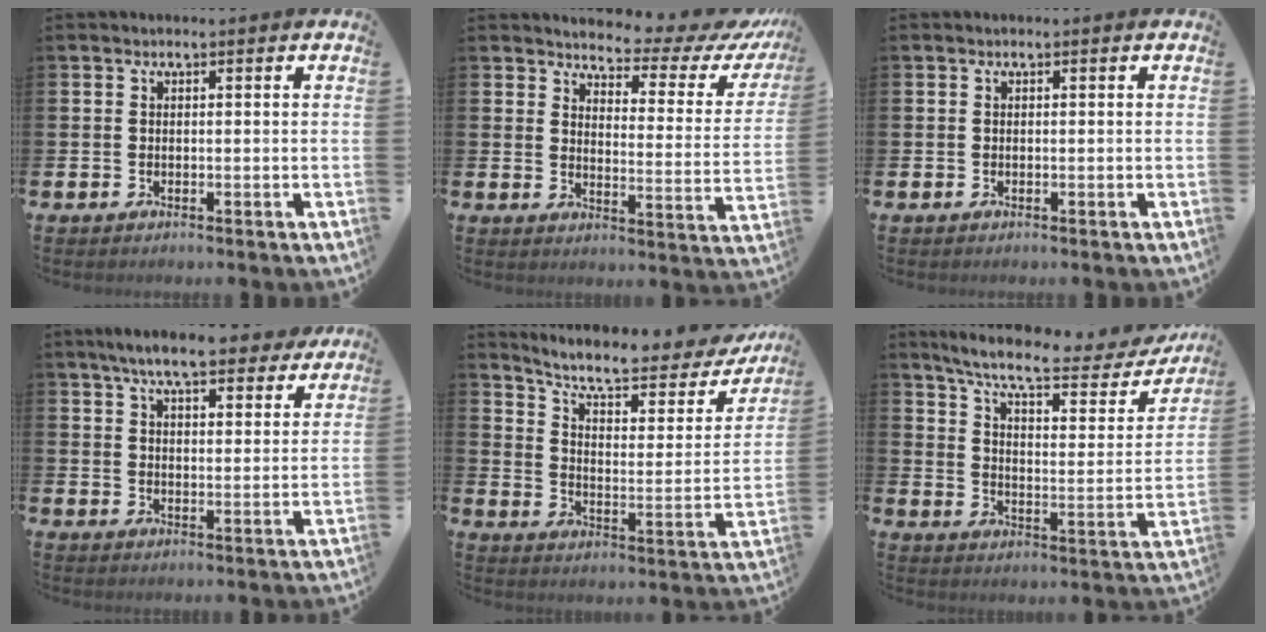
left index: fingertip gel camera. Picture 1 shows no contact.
{"total": 4.6, "force": [4.2, 1.3, 1.3], "torque": [-0.035, -0.042, 0.062]}
{"total": 0.0}
{"total": 8.2, "force": [7.3, 1.7, 3.2], "torque": [-0.064, -0.031, 0.128]}
{"total": 8.6, "force": [7.3, 2.2, 4.1], "torque": [-0.106, -0.046, 0.119]}
{"total": 9.9, "force": [8.4, 1.9, 4.8], "torque": [-0.114, -0.052, 0.138]}